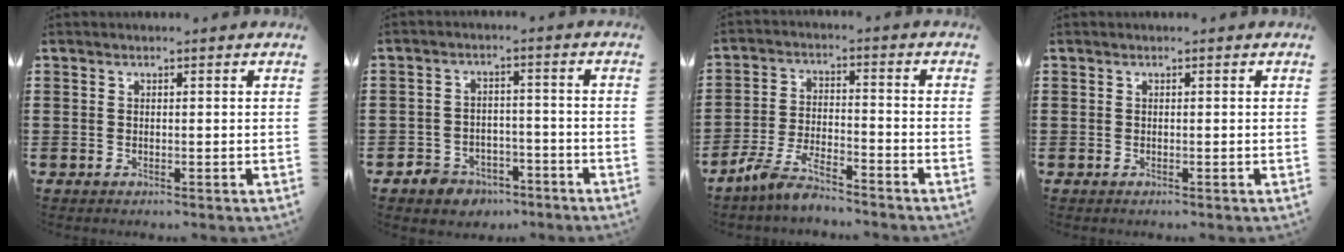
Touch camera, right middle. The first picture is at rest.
{"total": 3.9, "force": [-3.4, 1.7, 0.4], "torque": [-0.022, 0.006, -0.074]}
{"total": 5.9, "force": [-5.3, 0.6, 2.5], "torque": [-0.062, -0.003, -0.106]}
{"total": 0.0}